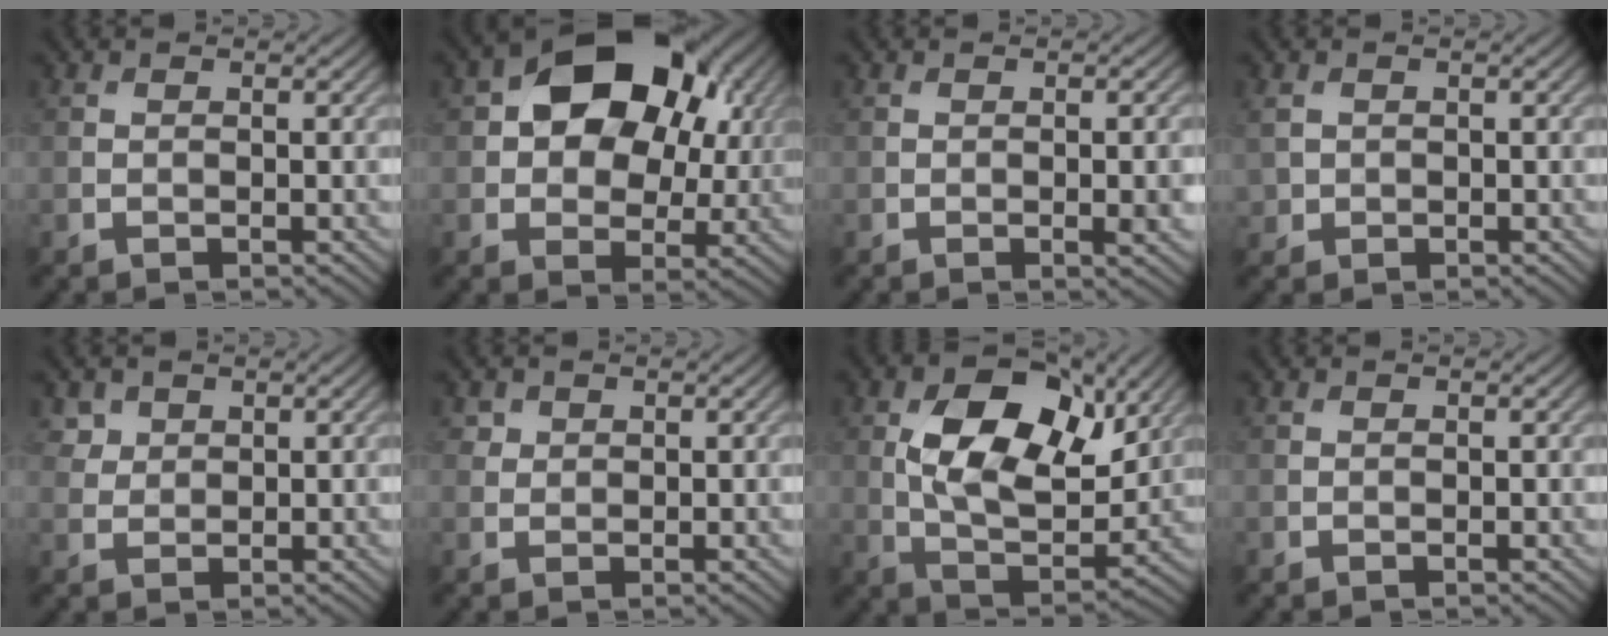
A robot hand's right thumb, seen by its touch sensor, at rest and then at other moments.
{"total": 14.8, "force": [4.5, 10.2, 9.8], "torque": [-0.152, 0.014, 0.068]}
{"total": 2.8, "force": [-0.4, 0.7, 2.7], "torque": [-0.037, -0.003, -0.004]}
{"total": 2.0, "force": [0.5, 1.7, 0.8], "torque": [-0.023, -0.003, 0.009]}
{"total": 2.2, "force": [1.4, 1.7, 0.5], "torque": [-0.016, -0.010, 0.034]}
{"total": 1.3, "force": [0.7, 1.1, 0.2], "torque": [0.001, -0.003, 0.013]}
{"total": 13.1, "force": [3.9, 7.5, 10.0], "torque": [-0.177, -0.007, 0.070]}
{"total": 0.0}